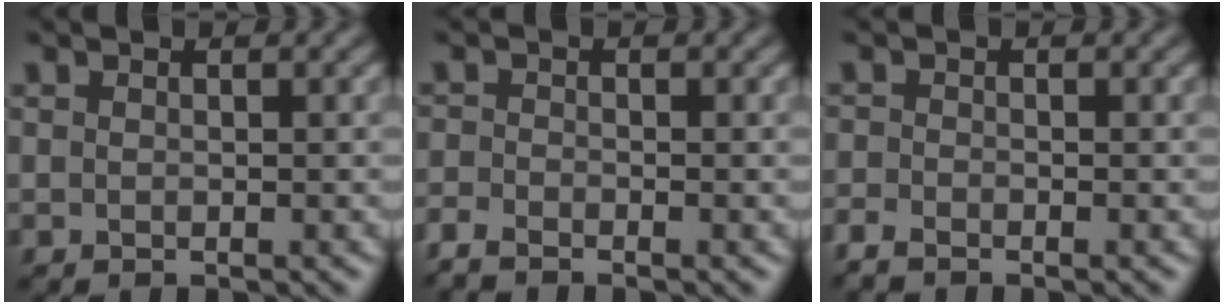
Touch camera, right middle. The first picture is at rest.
{"total": 2.0, "force": [-1.8, 0.4, 0.8], "torque": [-0.022, -0.009, -0.045]}
{"total": 1.7, "force": [-1.4, 0.4, 0.7], "torque": [-0.016, -0.010, -0.036]}